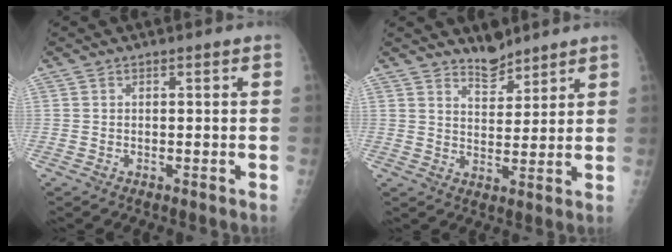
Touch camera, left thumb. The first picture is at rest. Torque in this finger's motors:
{"motor_torque": [-0.02, -0.02, 0.04, 0.01, 0.00]}